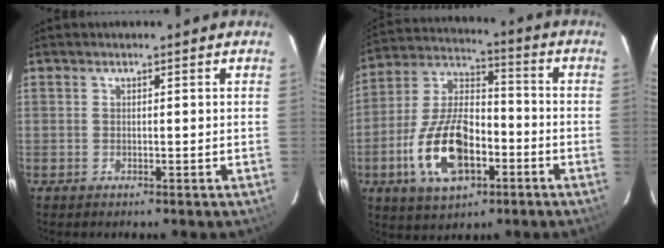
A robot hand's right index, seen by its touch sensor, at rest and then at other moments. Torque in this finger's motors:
{"motor_torque": [2.14, 0.00, 1.06, 0.15]}